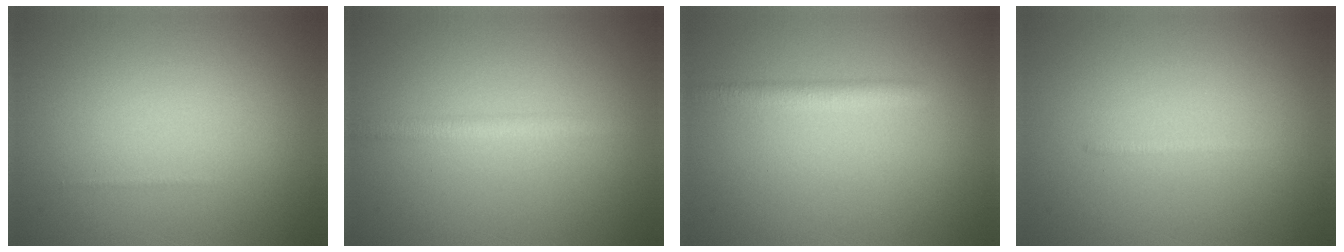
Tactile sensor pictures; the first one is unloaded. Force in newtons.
{"total": 1.9, "press": 1.9, "slide": 0.2}
{"total": 1.8, "press": 1.8, "slide": 0.1}
{"total": 0.6, "press": 0.6, "slide": 0.0}